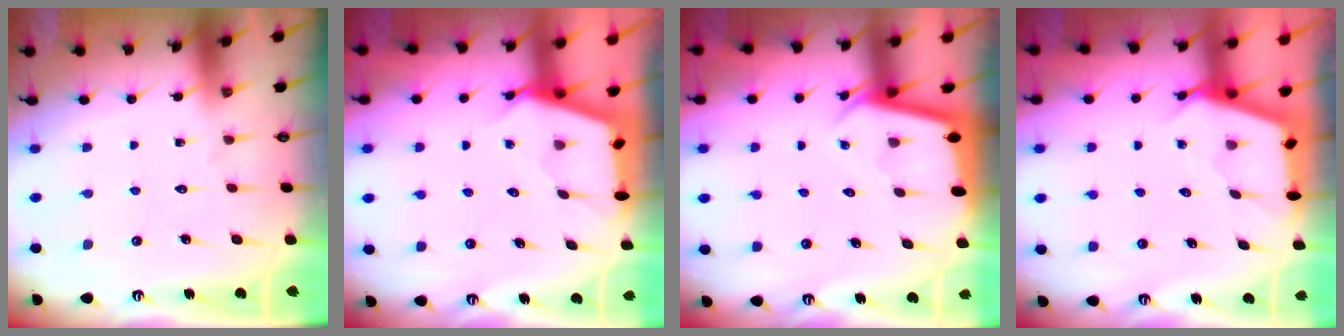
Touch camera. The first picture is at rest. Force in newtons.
{"total": 2.8, "press": 2.8, "slide": 0.3}
{"total": 2.3, "press": 2.3, "slide": 0.1}
{"total": 2.7, "press": 2.7, "slide": 0.3}